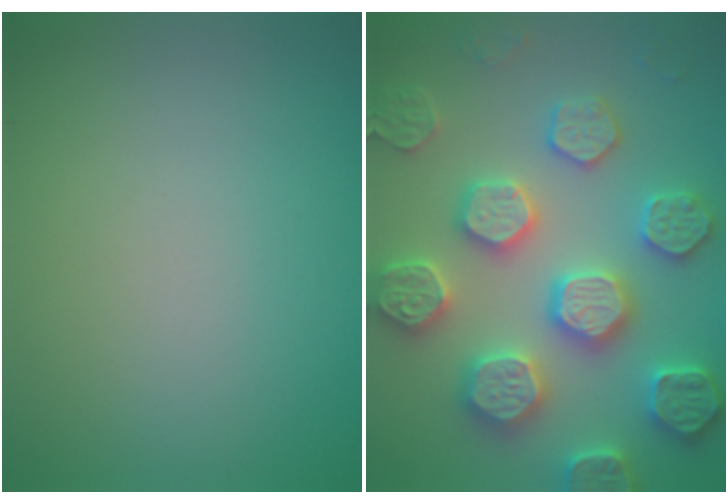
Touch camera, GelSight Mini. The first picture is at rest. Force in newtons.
{"total": 7.9, "press": 7.7, "slide": 1.7}